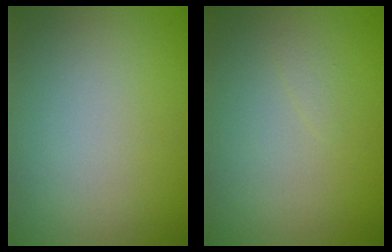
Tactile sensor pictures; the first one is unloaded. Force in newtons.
{"total": 0.5, "press": 0.5, "slide": 0.0}